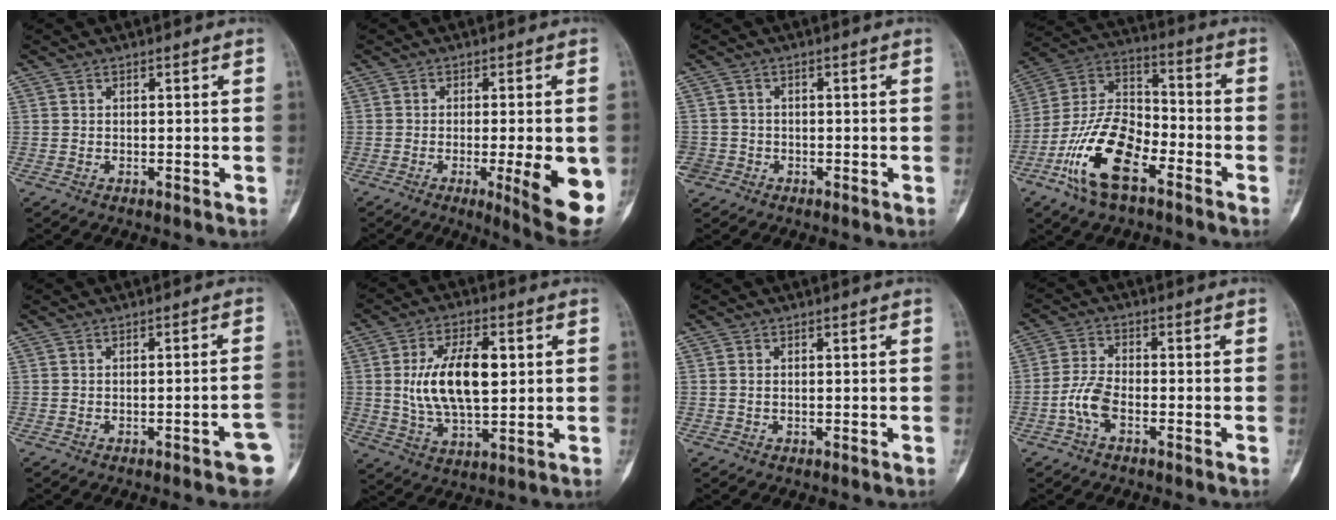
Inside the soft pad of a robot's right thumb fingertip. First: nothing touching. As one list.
[{"total": 12.3, "force": [-2.9, 2.7, 11.6], "torque": [-0.141, -0.021, -0.034]}, {"total": 3.7, "force": [-1.7, 3.2, 0.3], "torque": [0.003, 0.013, -0.035]}, {"total": 17.1, "force": [-8.3, 8.2, 12.5], "torque": [-0.229, 0.055, -0.163]}, {"total": 3.2, "force": [-1.6, 0.7, 2.6], "torque": [-0.028, 0.014, -0.017]}, {"total": 14.2, "force": [1.8, 7.0, 12.1], "torque": [-0.208, -0.001, 0.037]}, {"total": 0.6, "force": [0.1, 0.4, 0.4], "torque": [-0.006, 0.001, 0.002]}, {"total": 5.2, "force": [-2.3, 2.4, 4.0], "torque": [-0.090, 0.019, -0.049]}]